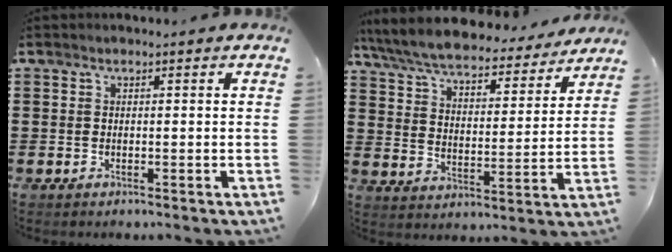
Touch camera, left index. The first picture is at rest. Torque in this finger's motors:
{"motor_torque": [2.14, 0.00, 1.04, 0.21]}